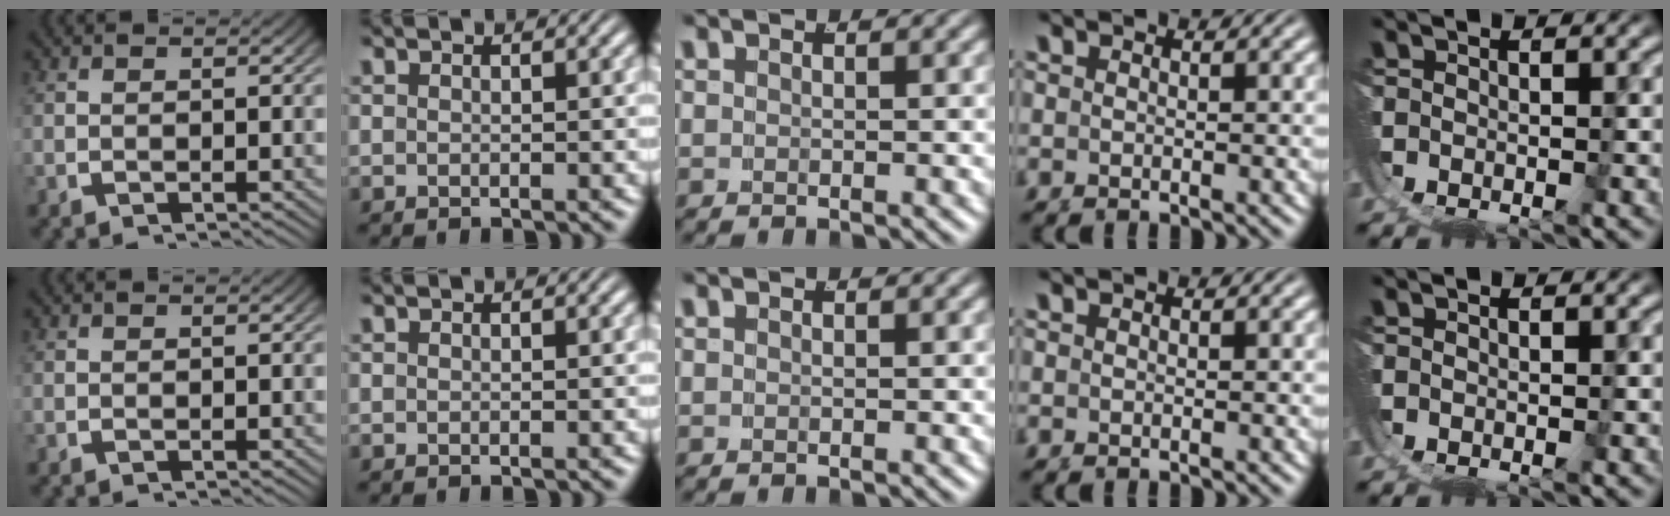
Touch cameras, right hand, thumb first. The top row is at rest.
{}